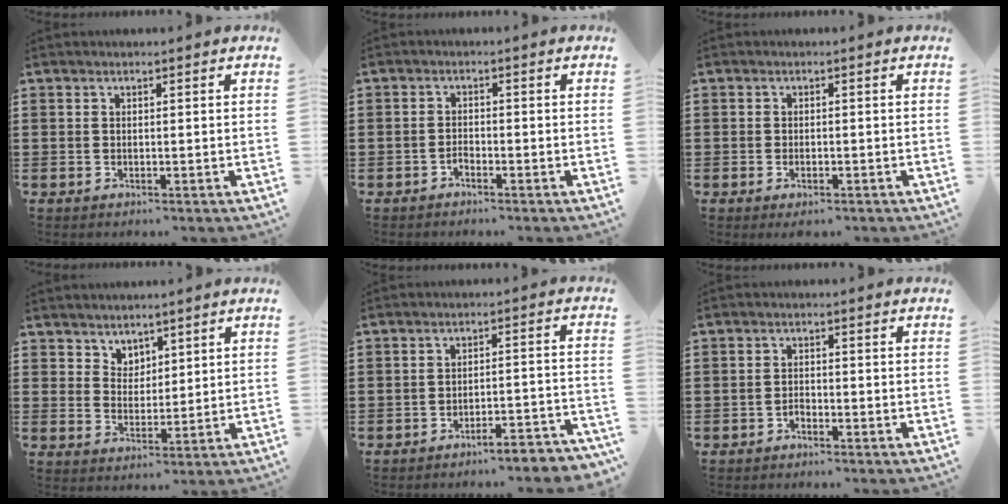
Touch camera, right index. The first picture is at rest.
{"total": 1.2, "force": [-1.1, 0.4, 0.4], "torque": [-0.011, -0.001, -0.021]}
{"total": 1.2, "force": [-0.8, 0.4, 0.8], "torque": [-0.017, -0.002, -0.014]}
{"total": 3.6, "force": [2.9, 2.1, -0.1], "torque": [-0.011, 0.001, 0.055]}
{"total": 4.0, "force": [-3.9, -0.3, 1.1], "torque": [-0.022, -0.008, -0.080]}
{"total": 1.3, "force": [-1.0, 0.6, 0.5], "torque": [-0.013, -0.002, -0.020]}